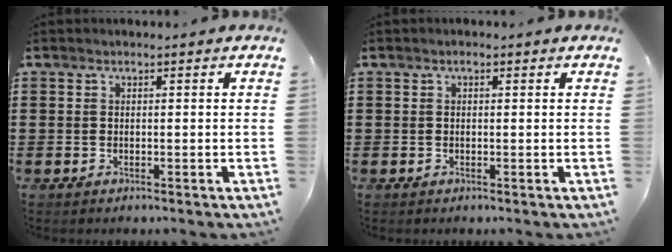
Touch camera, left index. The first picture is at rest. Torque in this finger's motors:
{"motor_torque": [0.36, 0.34, 0.05, 0.00]}